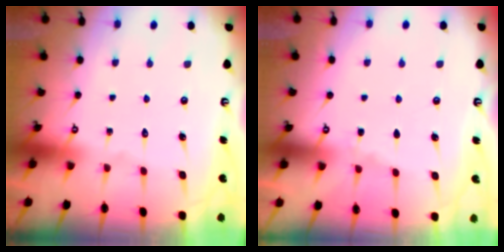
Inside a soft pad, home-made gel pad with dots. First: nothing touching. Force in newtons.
{"total": 2.7, "press": 2.7, "slide": 0.4}